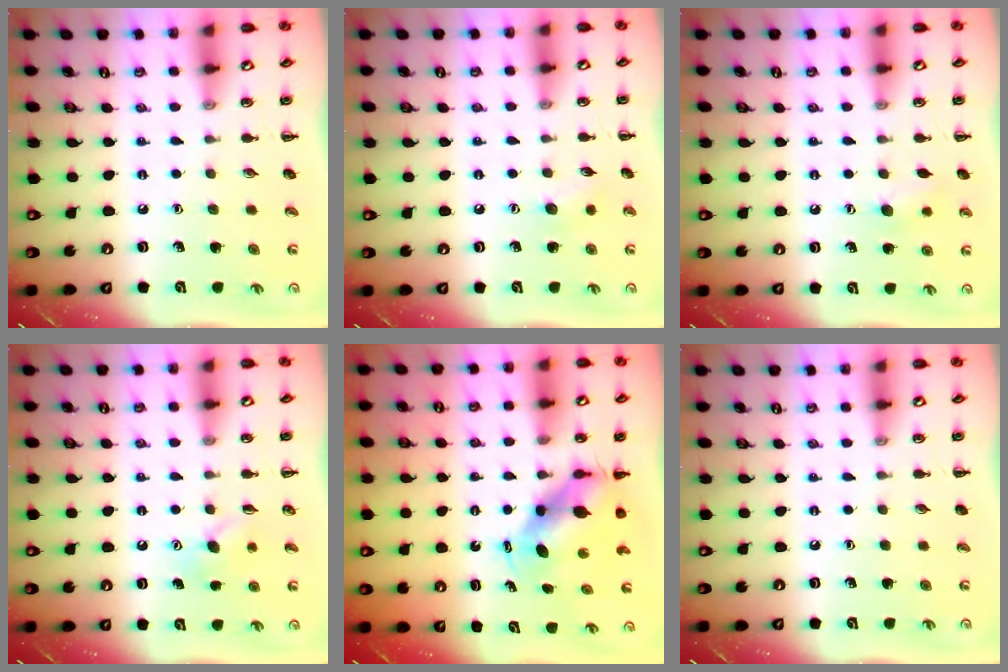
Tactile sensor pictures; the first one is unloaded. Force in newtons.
{"total": 5.7, "press": 5.6, "slide": 1.3}
{"total": 6.6, "press": 6.5, "slide": 1.5}
{"total": 4.8, "press": 4.7, "slide": 1.1}
{"total": 5.6, "press": 5.4, "slide": 1.6}
{"total": 0.0}